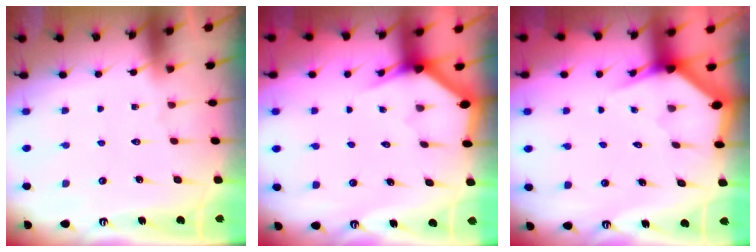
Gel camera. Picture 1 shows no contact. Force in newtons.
{"total": 3.0, "press": 3.0, "slide": 0.1}
{"total": 2.7, "press": 2.7, "slide": 0.1}